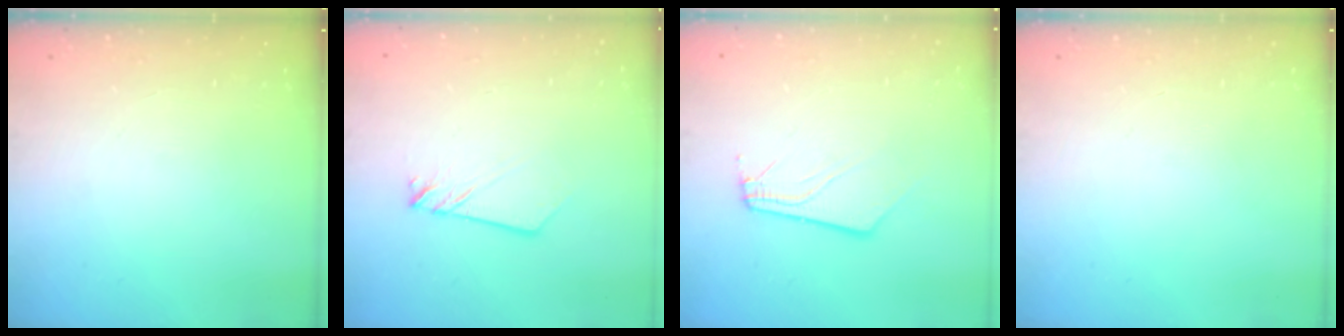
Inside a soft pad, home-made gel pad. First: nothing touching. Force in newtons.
{"total": 2.7, "press": 2.6, "slide": 0.3}
{"total": 3.8, "press": 3.8, "slide": 0.3}
{"total": 0.0}